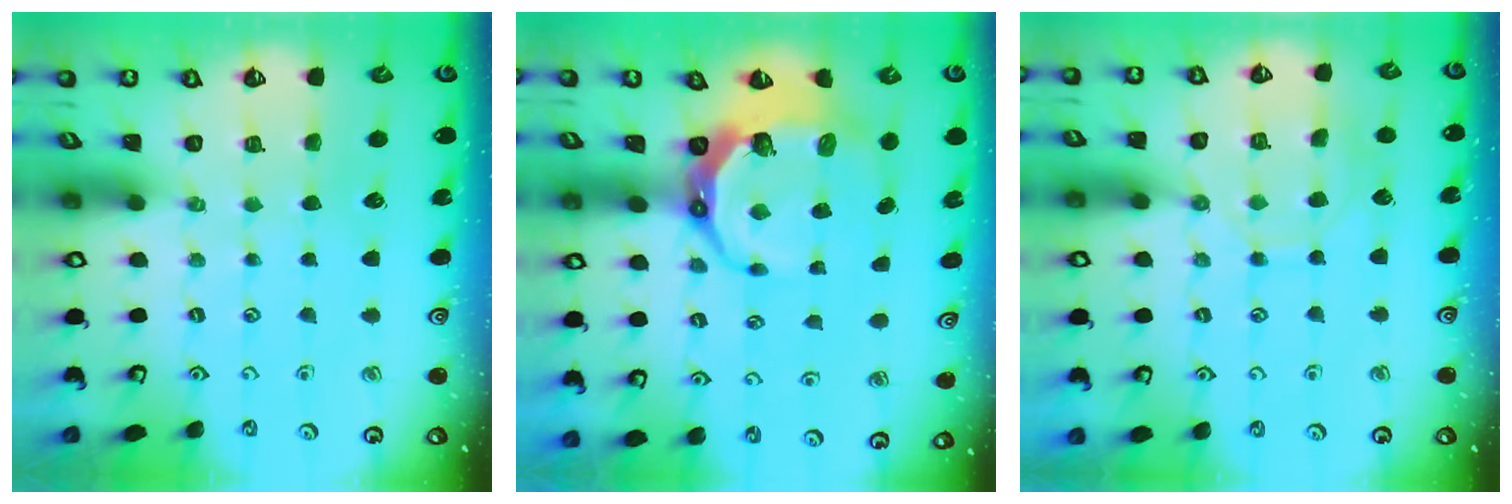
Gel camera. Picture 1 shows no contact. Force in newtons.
{"total": 10.1, "press": 9.3, "slide": 4.0}
{"total": 9.4, "press": 9.4, "slide": 0.7}